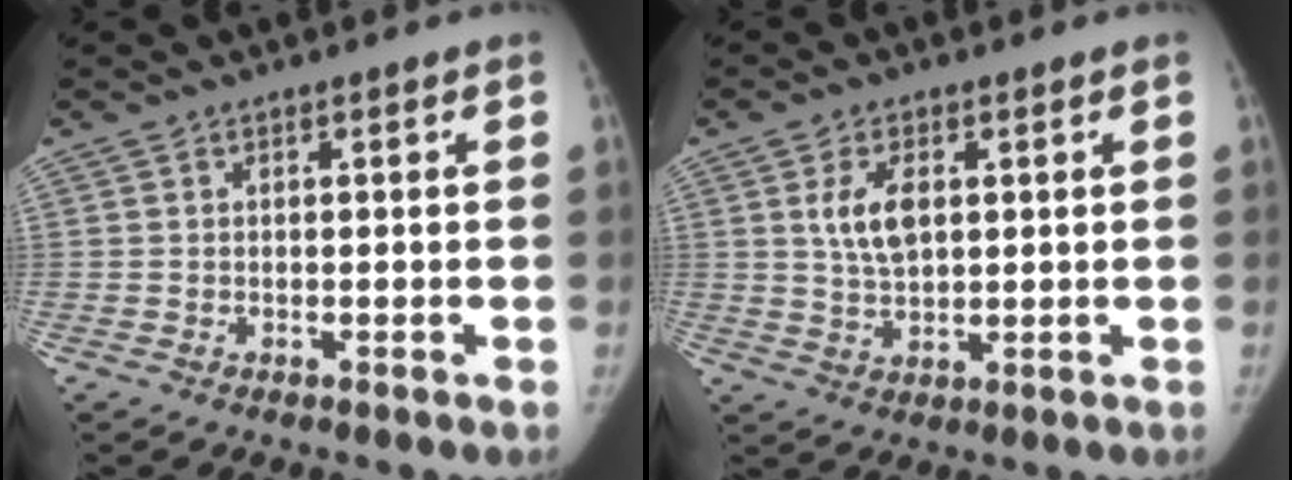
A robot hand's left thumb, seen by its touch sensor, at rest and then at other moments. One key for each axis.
{"total": 6.2, "fx": 1.7, "fy": 3.3, "fz": 5.0, "tx": -0.086, "ty": -0.010, "tz": 0.037}